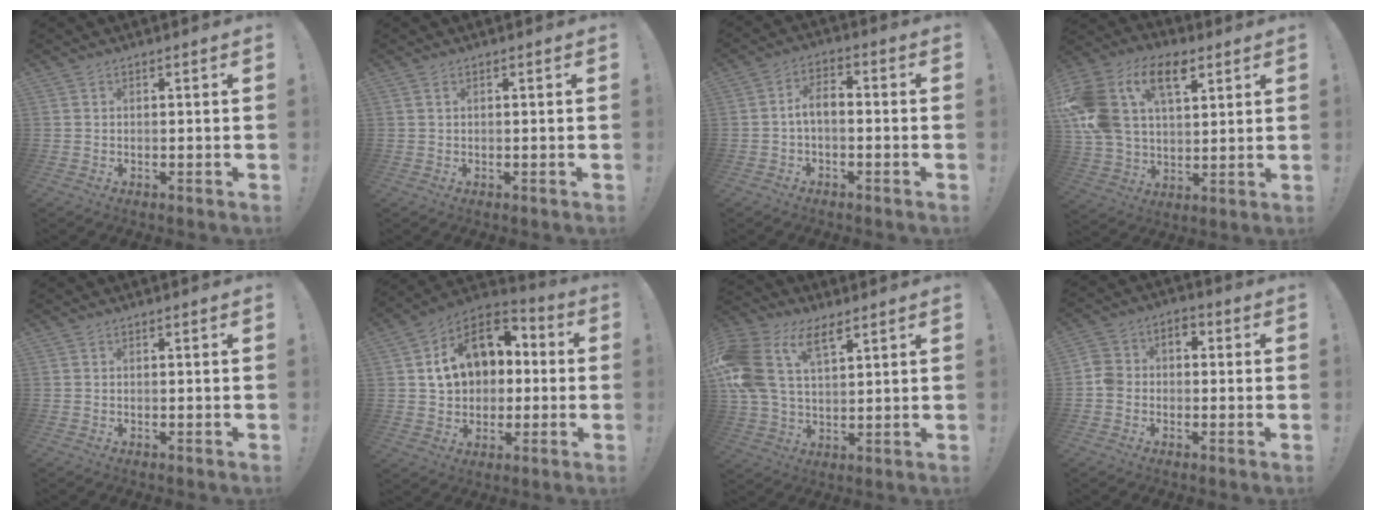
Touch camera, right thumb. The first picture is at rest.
{"total": 0.8, "force": [0.4, 0.2, 0.7], "torque": [-0.018, 0.003, 0.007]}
{"total": 5.4, "force": [-0.8, 2.8, 4.6], "torque": [-0.089, 0.007, -0.015]}
{"total": 21.1, "force": [8.8, 13.4, 13.7], "torque": [-0.263, -0.032, 0.155]}
{"total": 0.0}
{"total": 17.0, "force": [4.5, 12.6, 10.5], "torque": [-0.160, -0.006, 0.091]}
{"total": 16.1, "force": [7.6, 9.5, 10.5], "torque": [-0.228, -0.026, 0.141]}
{"total": 5.9, "force": [-2.4, 4.9, 2.3], "torque": [-0.041, 0.027, -0.045]}